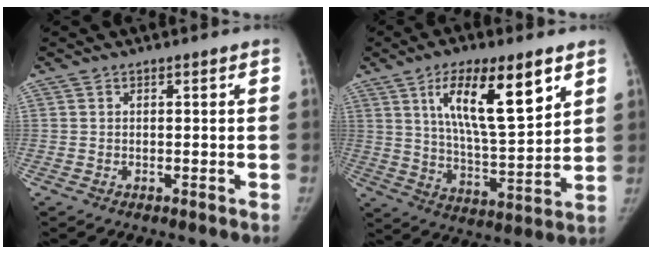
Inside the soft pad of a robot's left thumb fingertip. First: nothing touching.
{"total": 17.8, "force": [8.2, 5.5, 14.8], "torque": [-0.223, -0.038, 0.146]}